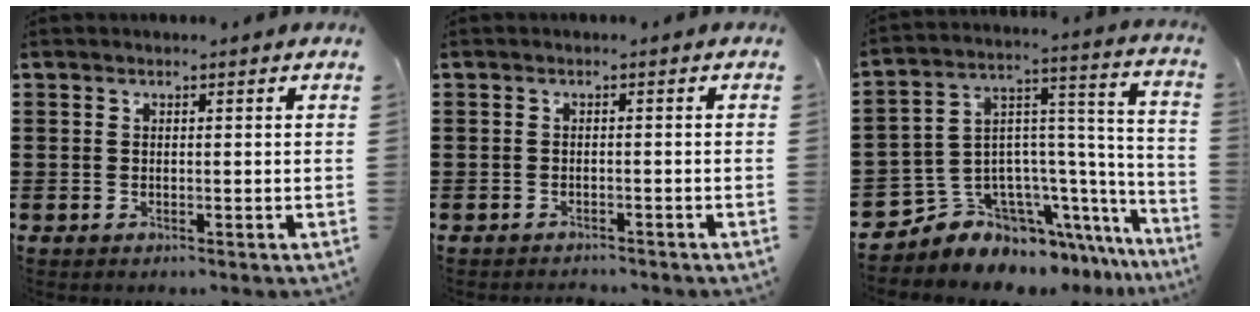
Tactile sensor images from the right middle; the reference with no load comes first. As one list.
[{"total": 0.8, "force": [-0.8, 0.0, 0.0], "torque": [-0.002, 0.001, -0.018]}, {"total": 6.7, "force": [-5.3, 4.1, 0.6], "torque": [-0.044, -0.019, -0.102]}]